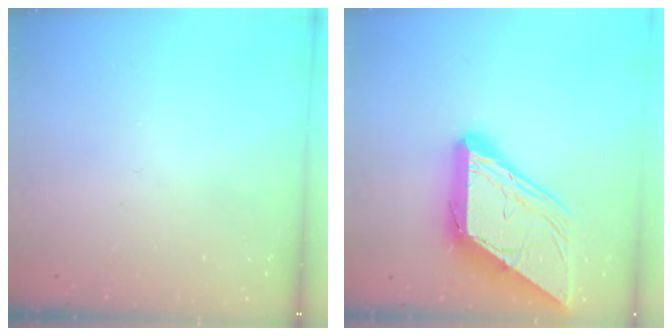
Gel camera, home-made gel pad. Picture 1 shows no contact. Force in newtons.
{"total": 17.5, "press": 17.4, "slide": 1.7}